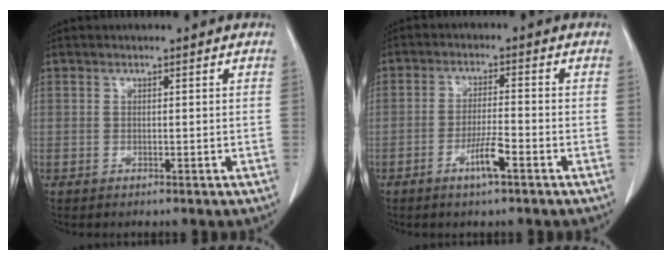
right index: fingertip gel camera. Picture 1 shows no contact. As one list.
[{"total": 4.6, "force": [-2.4, 0.2, 3.9], "torque": [-0.075, -0.003, -0.045]}]